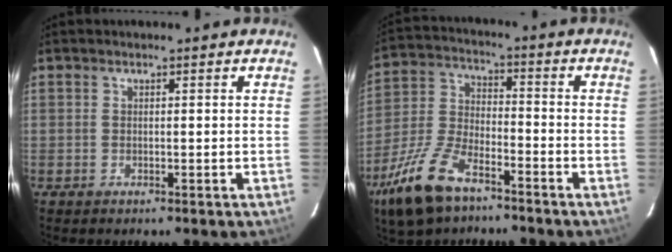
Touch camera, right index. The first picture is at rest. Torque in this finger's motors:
{"motor_torque": [1.08, -1.06, 0.61, 0.14]}